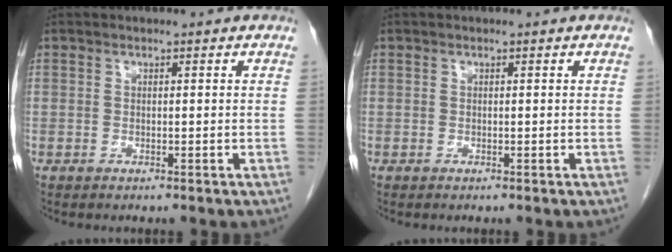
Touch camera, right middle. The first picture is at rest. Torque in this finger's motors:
{"motor_torque": [0.06, 0.07, 0.03, 0.00]}